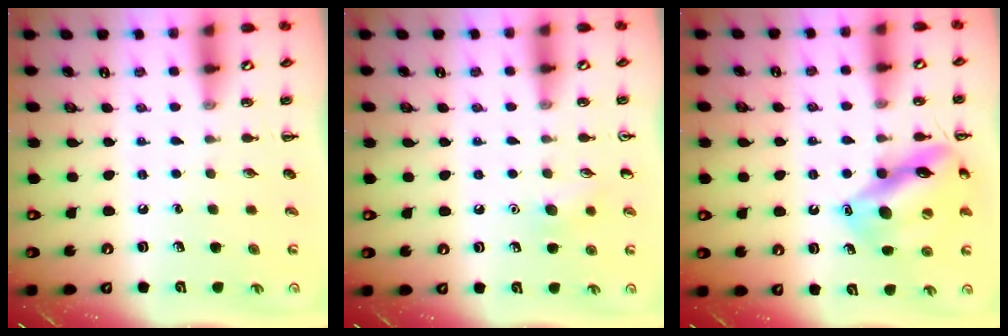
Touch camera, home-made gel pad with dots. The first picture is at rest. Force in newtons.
{"total": 6.3, "press": 6.0, "slide": 1.9}
{"total": 15.7, "press": 15.6, "slide": 2.0}